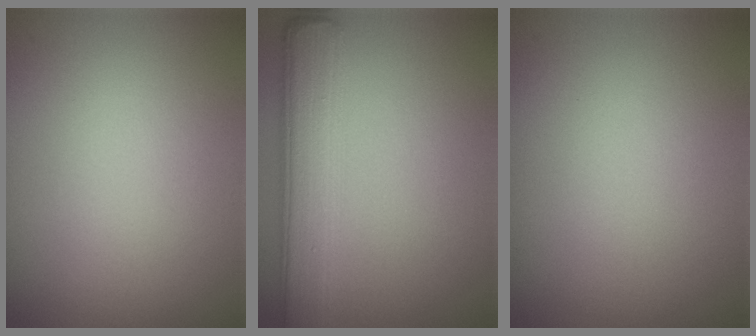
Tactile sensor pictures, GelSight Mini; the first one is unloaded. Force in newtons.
{"total": 5.8, "press": 5.8, "slide": 0.1}
{"total": 0.0}